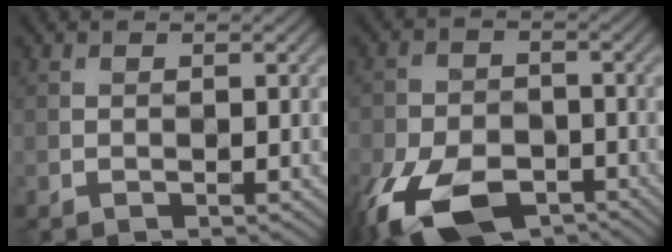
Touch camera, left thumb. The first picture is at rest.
{"total": 12.8, "force": [-7.2, 7.1, 7.9], "torque": [-0.179, -0.038, -0.131]}